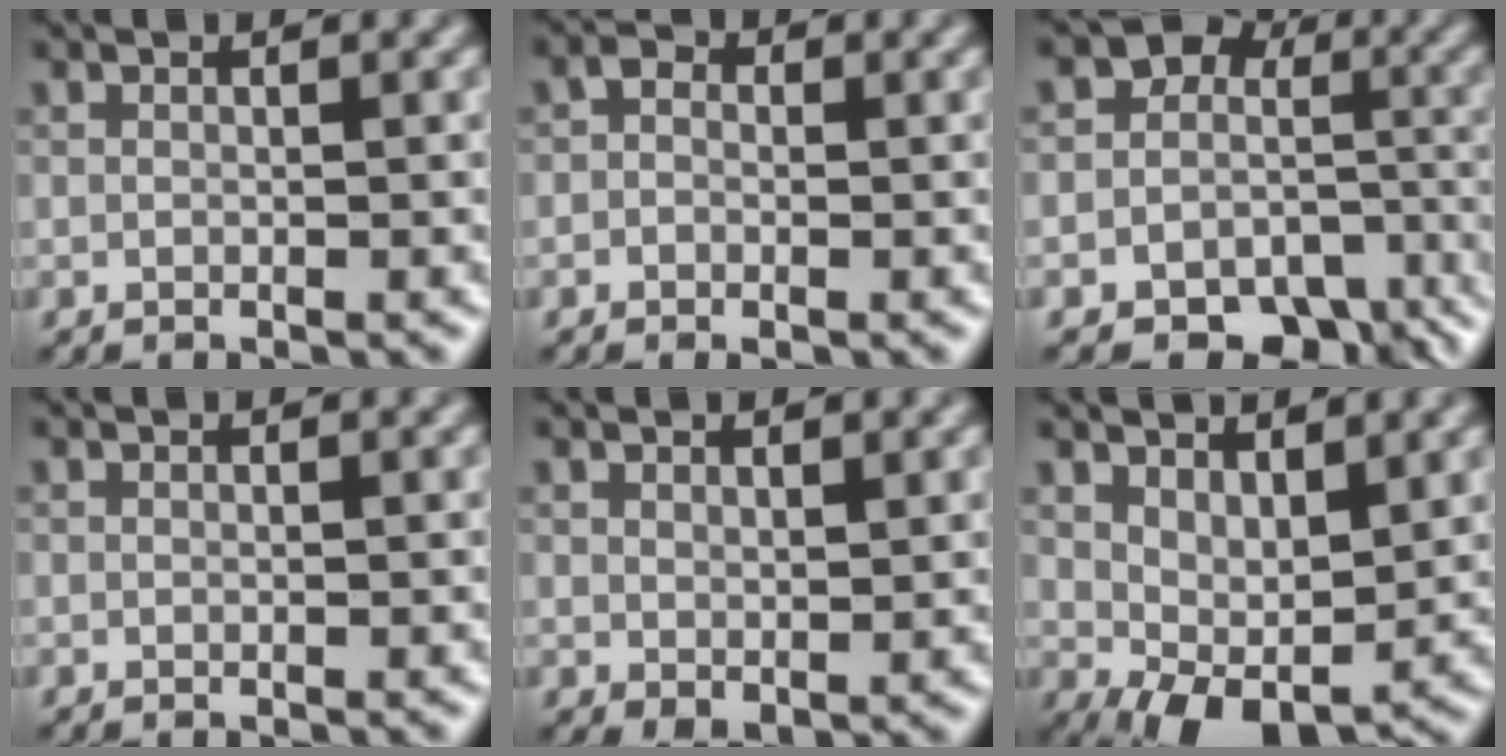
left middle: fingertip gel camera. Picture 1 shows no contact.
{"total": 1.3, "force": [-0.3, 1.0, 0.8], "torque": [-0.012, 0.001, -0.010]}
{"total": 11.2, "force": [-5.3, 9.2, 3.5], "torque": [-0.024, -0.008, -0.079]}
{"total": 0.0}
{"total": 1.5, "force": [0.7, 0.8, 1.1], "torque": [-0.022, -0.007, 0.022]}
{"total": 5.3, "force": [1.8, 2.9, 4.1], "torque": [-0.065, -0.009, 0.037]}